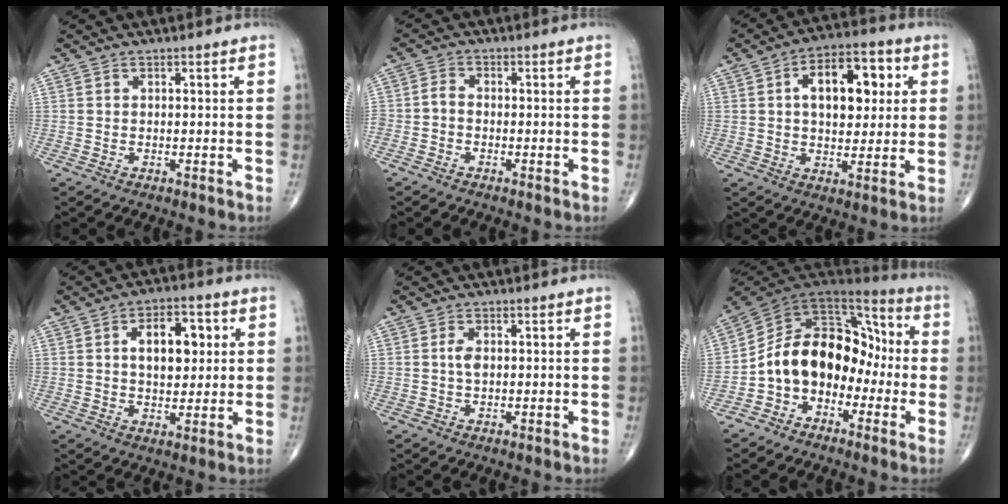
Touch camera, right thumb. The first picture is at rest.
{"total": 2.3, "force": [-0.9, 1.5, 1.5], "torque": [-0.026, 0.010, -0.024]}
{"total": 14.0, "force": [3.3, 7.9, 11.1], "torque": [-0.133, 0.011, 0.047]}
{"total": 10.3, "force": [2.2, 5.9, 8.1], "torque": [-0.093, 0.001, 0.035]}
{"total": 2.2, "force": [0.2, 1.2, 1.9], "torque": [-0.037, 0.001, 0.003]}
{"total": 16.7, "force": [-3.5, 12.2, 10.9], "torque": [-0.150, 0.078, -0.069]}